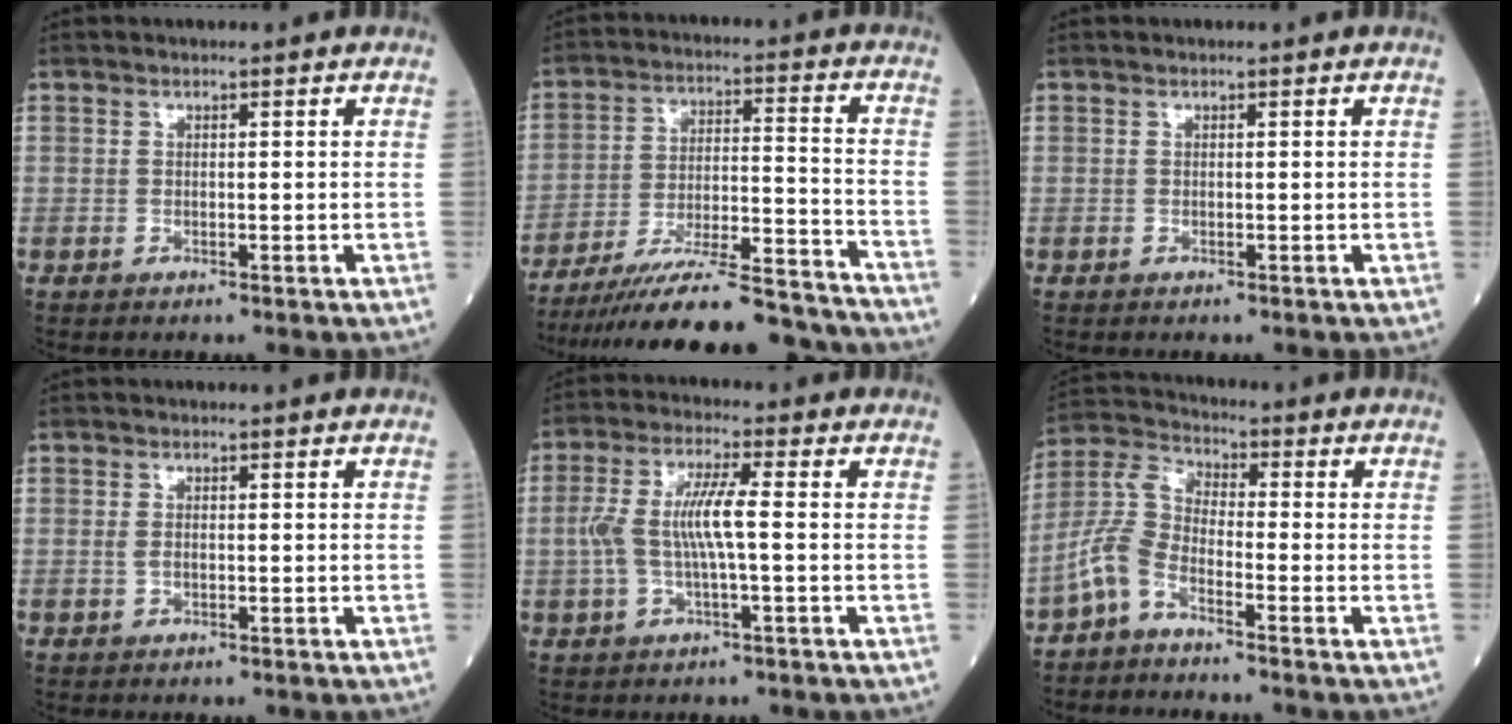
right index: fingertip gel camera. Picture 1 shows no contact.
{"total": 22.8, "force": [-20.8, 1.6, 9.3], "torque": [-0.131, -0.009, -0.314]}
{"total": 0.0}
{"total": 1.0, "force": [-0.1, 0.5, 0.8], "torque": [-0.023, -0.001, -0.001]}
{"total": 7.3, "force": [-0.2, 1.0, 7.2], "torque": [-0.159, 0.014, -0.008]}
{"total": 5.7, "force": [-3.6, 2.0, 3.9], "torque": [-0.105, 0.003, -0.088]}